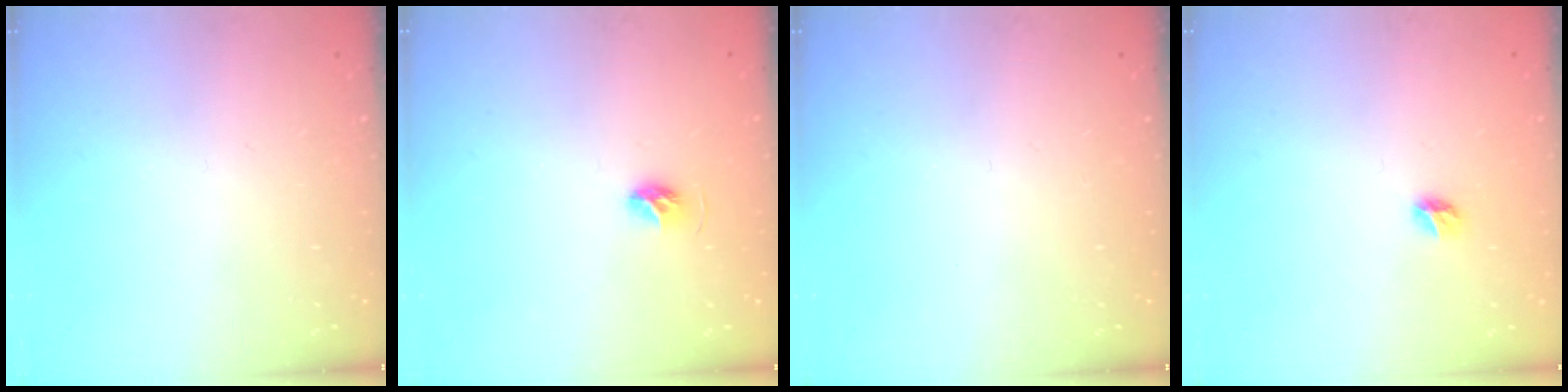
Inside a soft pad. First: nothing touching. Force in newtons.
{"total": 4.9, "press": 4.8, "slide": 1.1}
{"total": 0.0}
{"total": 4.4, "press": 4.4, "slide": 0.5}